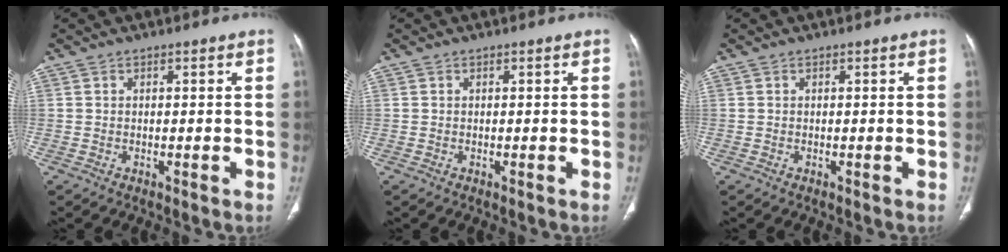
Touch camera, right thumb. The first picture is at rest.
{"total": 0.0}
{"total": 0.0}